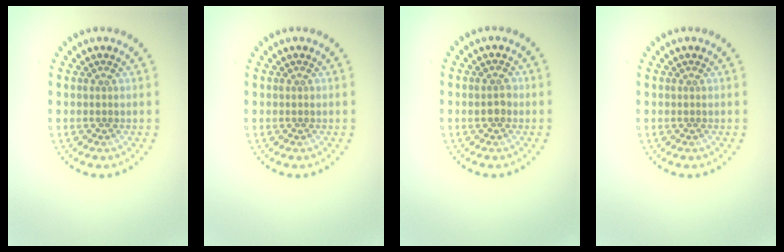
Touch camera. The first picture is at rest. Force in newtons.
{"total": 0.0}
{"total": 1.5, "press": 1.4, "slide": 0.3}
{"total": 0.0}